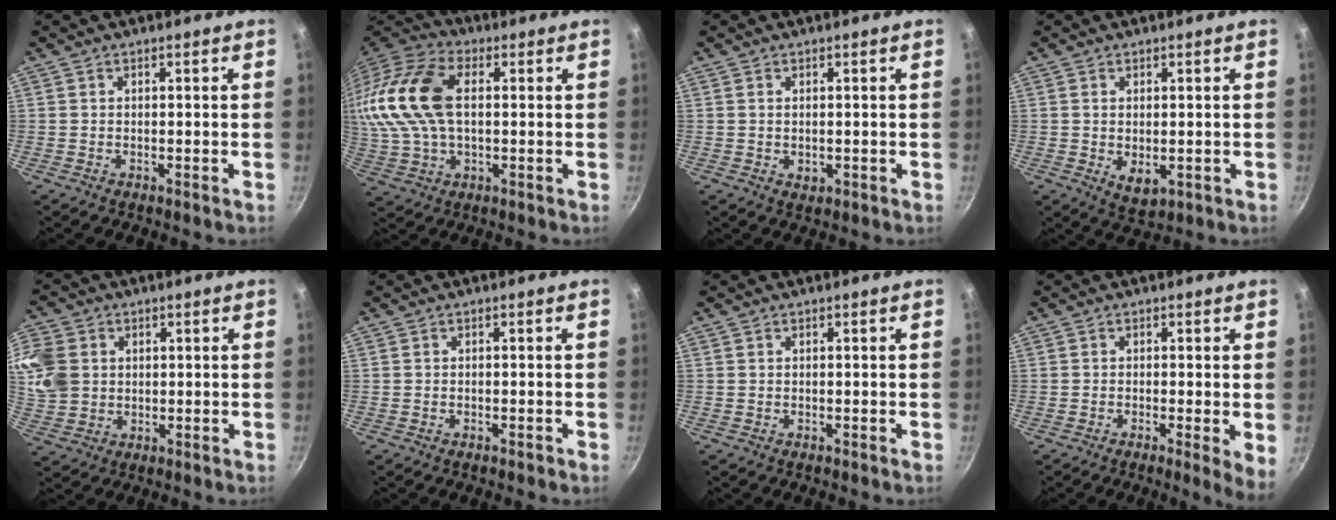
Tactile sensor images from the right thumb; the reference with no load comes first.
{"total": 18.6, "force": [2.9, 11.3, 14.5], "torque": [-0.294, 0.022, 0.044]}
{"total": 1.6, "force": [0.0, 1.0, 1.2], "torque": [-0.016, -0.003, 0.001]}
{"total": 4.4, "force": [-0.3, 2.5, 3.6], "torque": [-0.056, -0.016, 0.000]}
{"total": 12.4, "force": [2.6, 10.5, 6.1], "torque": [-0.132, -0.003, 0.050]}
{"total": 0.5, "force": [-0.4, 0.2, 0.3], "torque": [-0.006, 0.003, -0.005]}
{"total": 0.0}
{"total": 4.3, "force": [-0.6, 0.7, 4.2], "torque": [-0.049, -0.008, -0.010]}